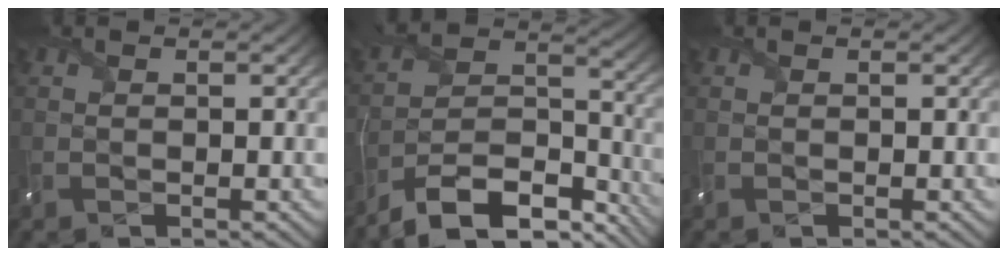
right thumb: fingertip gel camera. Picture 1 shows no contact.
{"total": 13.7, "force": [-12.0, 3.6, 5.5], "torque": [-0.094, -0.004, -0.209]}
{"total": 0.0}